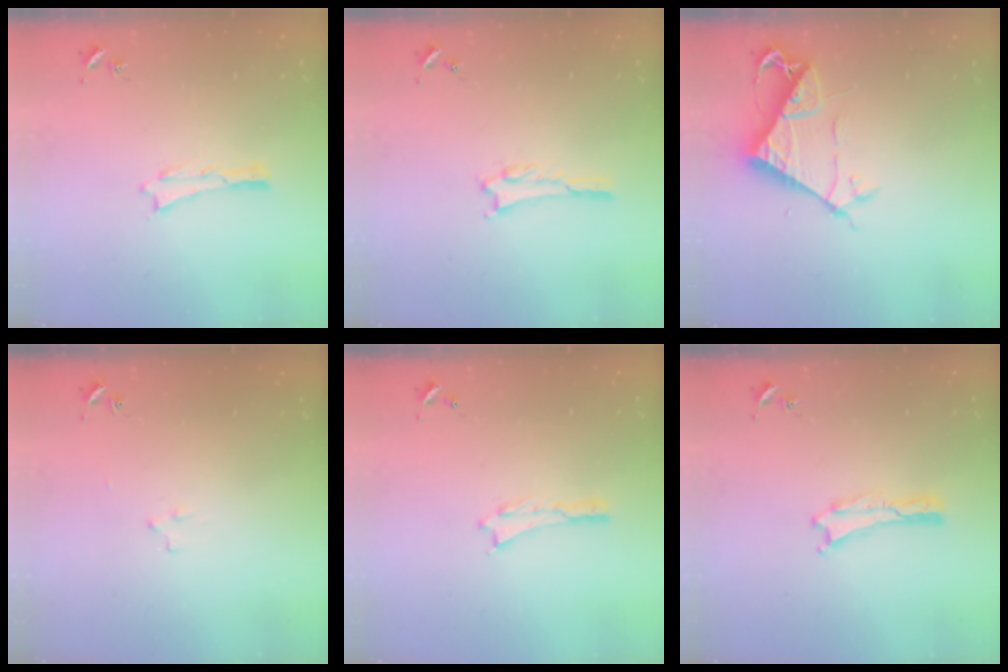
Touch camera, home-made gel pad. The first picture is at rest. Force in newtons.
{"total": 0.5, "press": 0.5, "slide": 0.1}
{"total": 7.5, "press": 7.5, "slide": 0.5}
{"total": 2.2, "press": 2.2, "slide": 0.2}
{"total": 0.0}
{"total": 0.0}